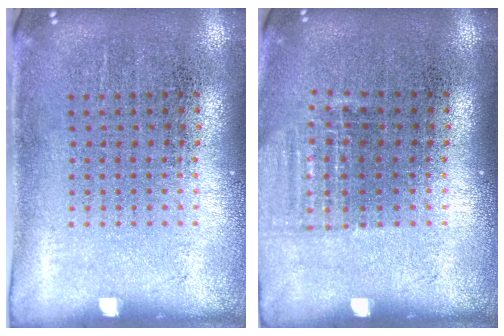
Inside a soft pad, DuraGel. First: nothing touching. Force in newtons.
{"total": 1.0, "press": 0.9, "slide": 0.5}